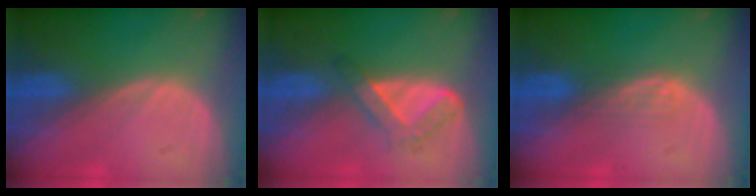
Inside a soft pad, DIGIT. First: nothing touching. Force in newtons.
{"total": 4.5, "press": 4.2, "slide": 1.6}
{"total": 2.4, "press": 2.3, "slide": 0.4}